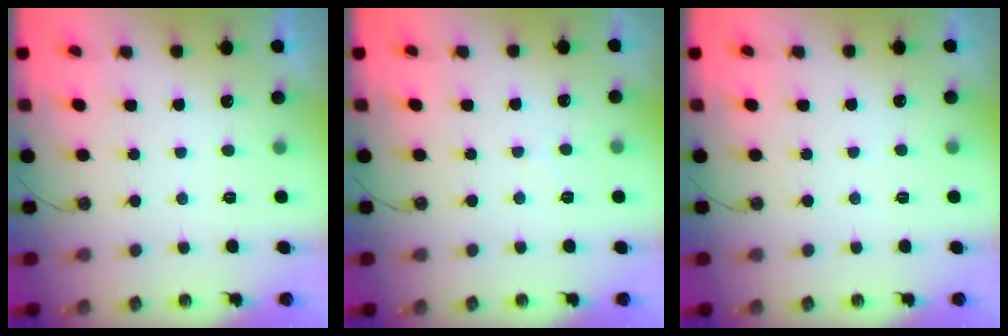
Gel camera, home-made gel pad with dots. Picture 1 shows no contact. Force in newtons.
{"total": 3.6, "press": 3.5, "slide": 0.6}
{"total": 2.4, "press": 2.4, "slide": 0.4}